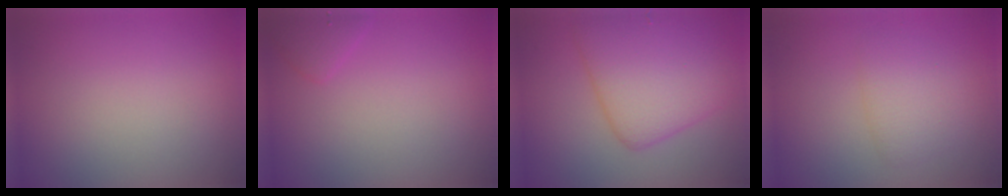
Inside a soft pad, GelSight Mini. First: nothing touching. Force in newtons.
{"total": 1.3, "press": 1.3, "slide": 0.2}
{"total": 6.5, "press": 6.5, "slide": 0.3}
{"total": 2.4, "press": 2.4, "slide": 0.1}